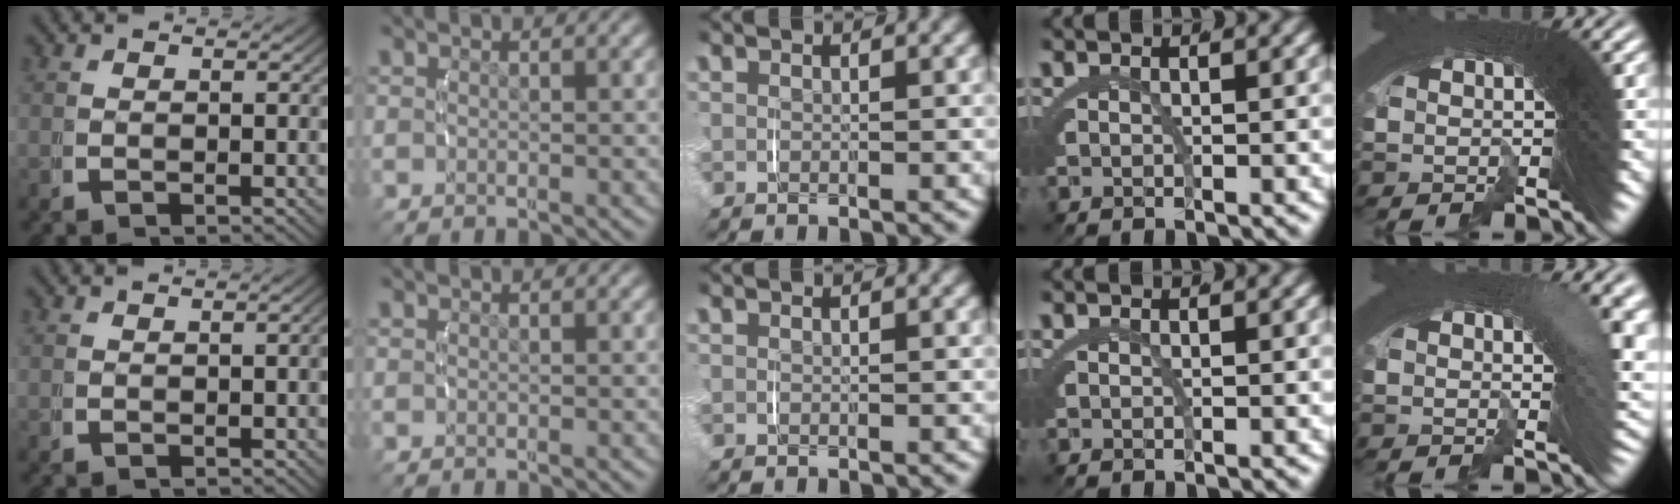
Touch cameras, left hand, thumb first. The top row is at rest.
{"thumb": {"total": 0.8, "force": [-0.2, 0.3, 0.7], "torque": [-0.004, 0.000, -0.002]}, "little": {"total": 4.3, "force": [0.4, 1.9, 3.9], "torque": [-0.023, 0.014, -0.003]}}